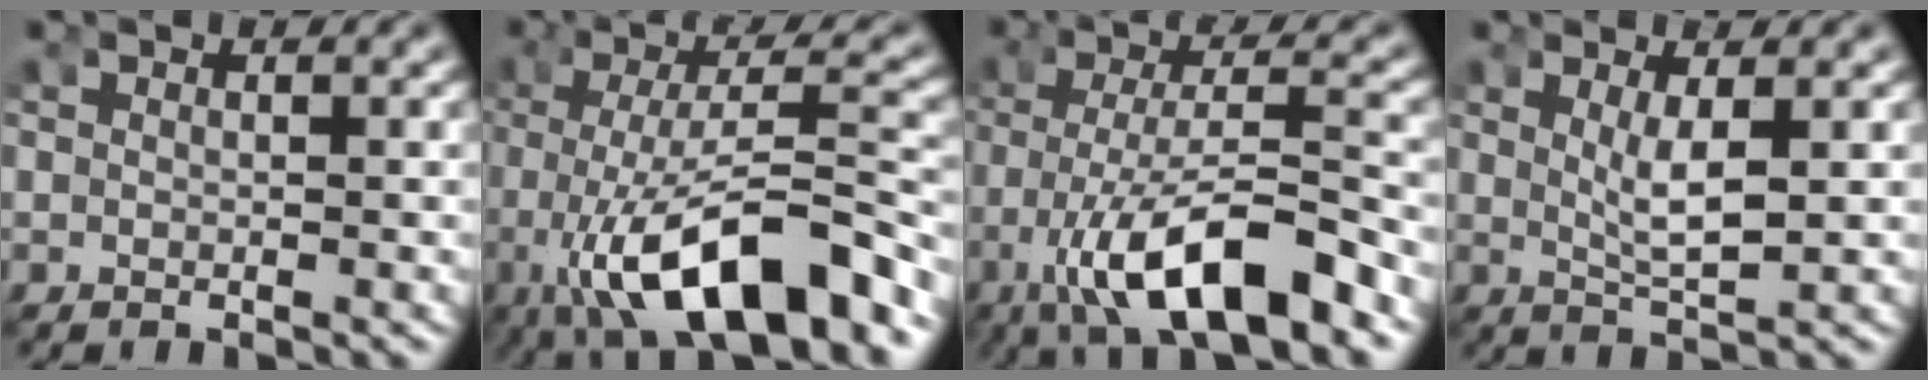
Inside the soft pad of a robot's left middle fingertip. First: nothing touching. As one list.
[{"total": 10.9, "force": [-4.2, 3.5, 9.4], "torque": [-0.176, -0.027, -0.046]}, {"total": 8.6, "force": [-3.8, 2.5, 7.3], "torque": [-0.136, -0.024, -0.046]}, {"total": 3.1, "force": [0.7, 0.1, 3.0], "torque": [-0.057, -0.017, 0.025]}]